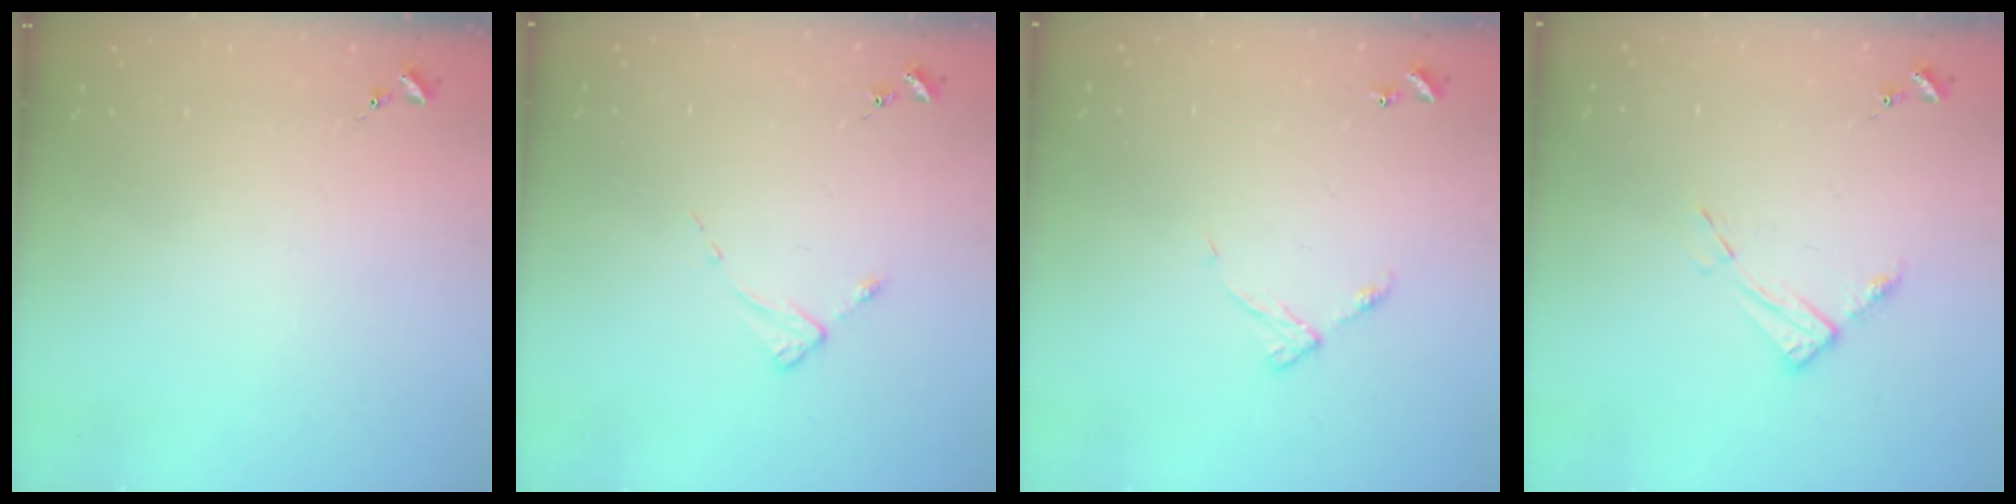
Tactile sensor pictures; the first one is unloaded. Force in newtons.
{"total": 2.6, "press": 2.6, "slide": 0.4}
{"total": 6.5, "press": 6.5, "slide": 0.5}
{"total": 7.7, "press": 7.7, "slide": 0.6}